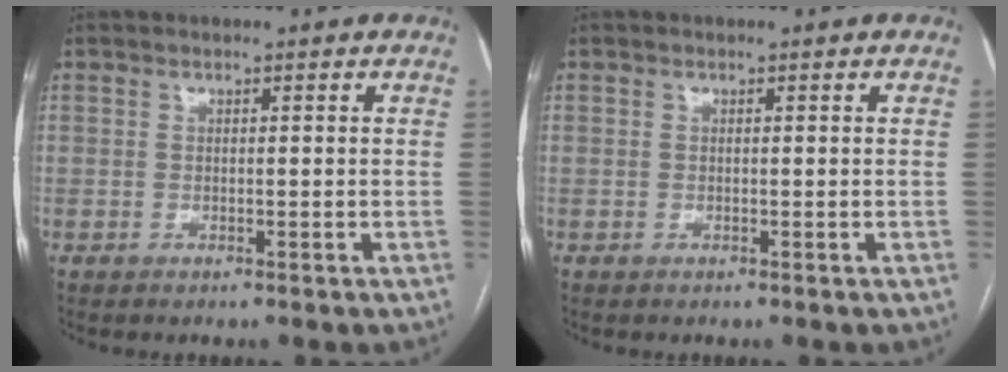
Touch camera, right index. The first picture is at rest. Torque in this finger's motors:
{"motor_torque": [-0.01, 0.00, 0.01, 0.00]}